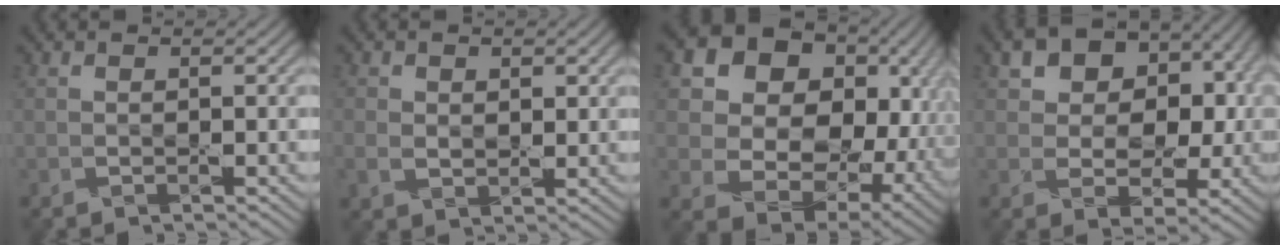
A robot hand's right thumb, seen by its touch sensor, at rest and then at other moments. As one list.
[{"total": 3.4, "force": [0.8, 2.6, 2.1], "torque": [-0.051, -0.007, 0.015]}, {"total": 17.6, "force": [3.6, 13.0, 11.2], "torque": [-0.209, -0.024, 0.102]}, {"total": 13.1, "force": [3.5, 9.3, 8.5], "torque": [-0.134, 0.016, 0.054]}]